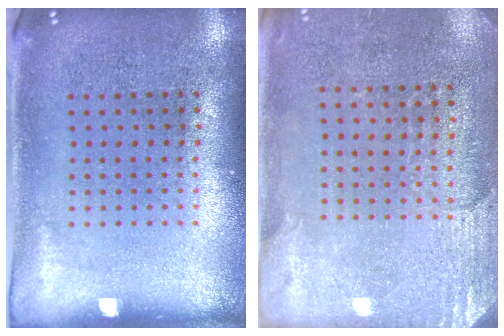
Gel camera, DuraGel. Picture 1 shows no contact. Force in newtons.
{"total": 2.6, "press": 2.4, "slide": 1.1}